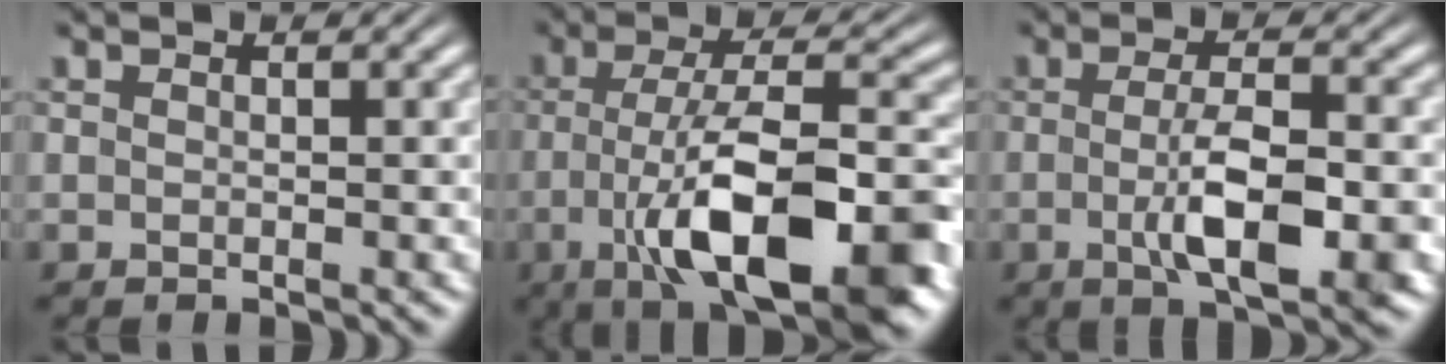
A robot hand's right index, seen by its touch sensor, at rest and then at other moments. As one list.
[{"total": 12.4, "force": [-4.4, 4.3, 10.8], "torque": [-0.174, -0.021, -0.058]}, {"total": 5.7, "force": [-1.3, 1.4, 5.4], "torque": [-0.092, -0.009, -0.020]}]